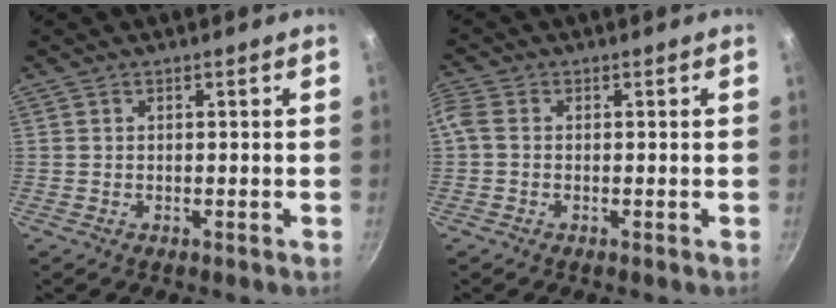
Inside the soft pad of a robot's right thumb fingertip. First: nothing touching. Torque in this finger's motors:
{"motor_torque": [-0.41, 0.02, 0.13, -0.13, 0.06]}